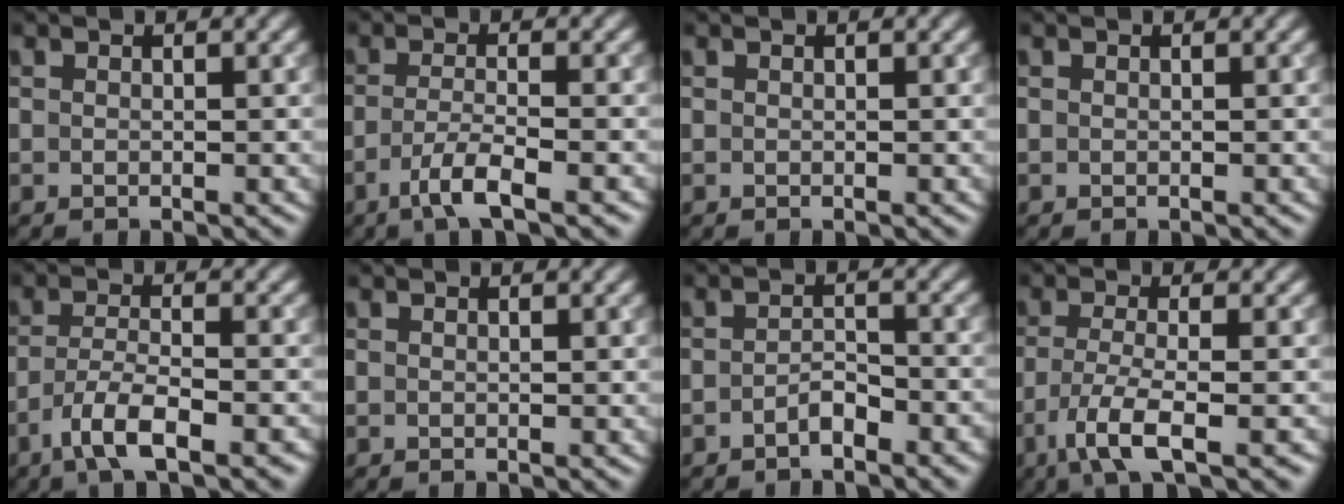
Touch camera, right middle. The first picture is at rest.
{"total": 3.6, "force": [-1.9, 0.7, 3.0], "torque": [-0.056, -0.004, -0.044]}
{"total": 0.0}
{"total": 0.0}
{"total": 5.4, "force": [-3.3, 1.4, 4.1], "torque": [-0.076, -0.005, -0.061]}
{"total": 0.0}
{"total": 1.9, "force": [-1.3, 0.7, 1.3], "torque": [-0.023, 0.005, -0.024]}
{"total": 4.8, "force": [-2.3, 1.1, 4.1], "torque": [-0.077, -0.011, -0.048]}